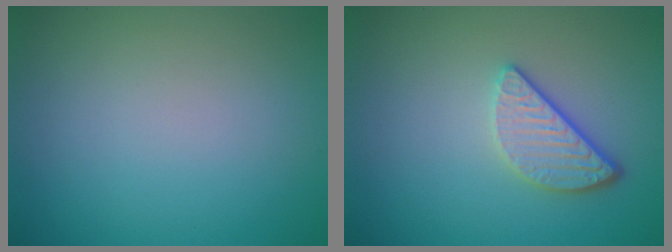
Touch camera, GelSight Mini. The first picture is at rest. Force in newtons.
{"total": 3.4, "press": 2.8, "slide": 1.9}